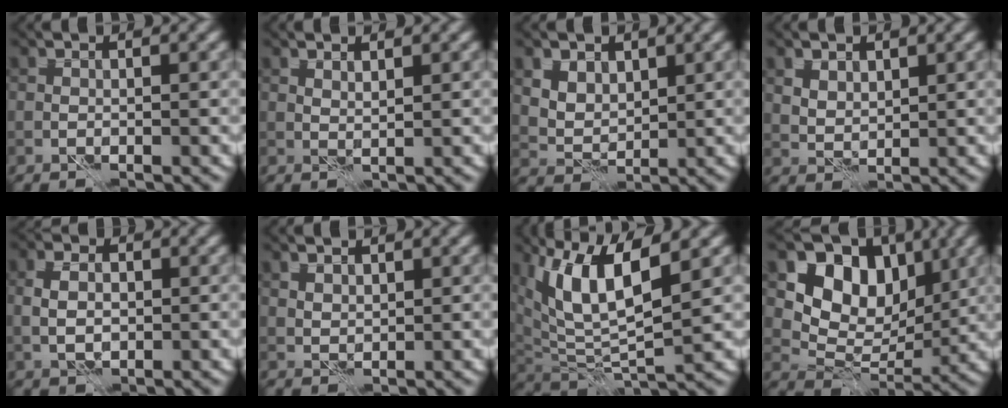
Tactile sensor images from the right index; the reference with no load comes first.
{"total": 0.9, "force": [0.8, 0.1, 0.4], "torque": [-0.014, -0.001, 0.016]}
{"total": 4.8, "force": [2.6, 3.4, 2.2], "torque": [-0.059, -0.001, 0.053]}
{"total": 2.5, "force": [1.6, 1.7, 1.0], "torque": [-0.025, -0.006, 0.036]}
{"total": 2.9, "force": [0.2, 2.0, 2.1], "torque": [-0.044, 0.003, 0.002]}
{"total": 1.4, "force": [1.0, 0.8, 0.4], "torque": [-0.012, -0.001, 0.022]}
{"total": 8.4, "force": [3.8, 3.0, 6.9], "torque": [-0.146, -0.006, 0.070]}
{"total": 9.3, "force": [4.2, 6.5, 5.1], "torque": [-0.082, -0.008, 0.062]}